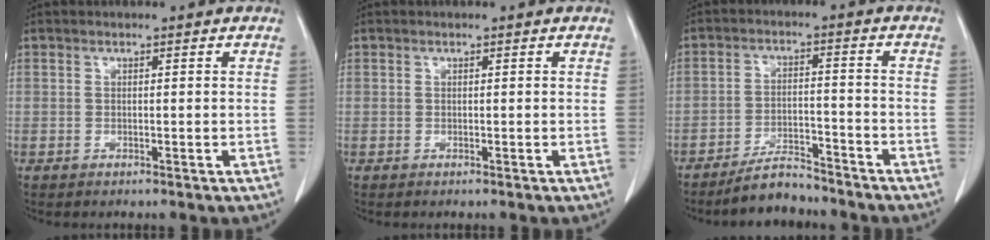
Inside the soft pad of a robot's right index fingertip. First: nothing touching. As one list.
[{"total": 0.0}, {"total": 6.0, "force": [-5.6, 1.3, 1.8], "torque": [-0.031, -0.007, -0.097]}]